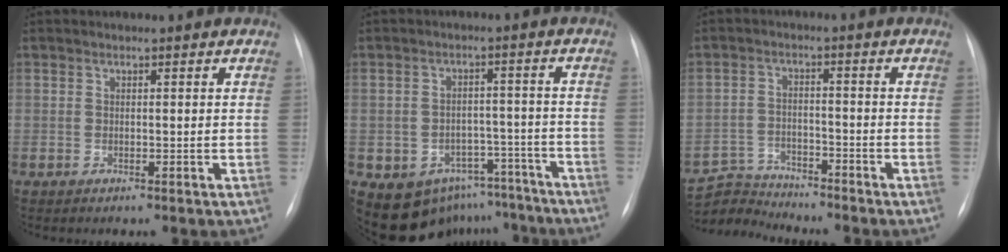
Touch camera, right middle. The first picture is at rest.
{"total": 11.8, "force": [-8.7, 7.5, 2.5], "torque": [-0.028, 0.045, -0.104]}
{"total": 5.7, "force": [-5.6, 0.2, -1.2], "torque": [0.015, -0.003, -0.102]}